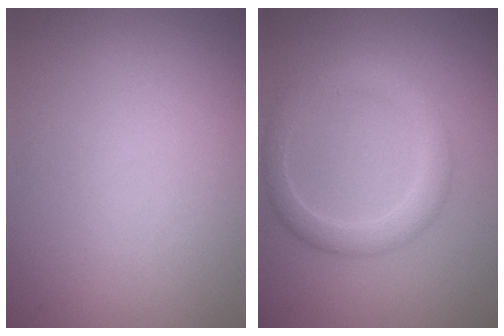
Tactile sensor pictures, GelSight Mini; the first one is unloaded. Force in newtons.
{"total": 2.8, "press": 2.8, "slide": 0.0}